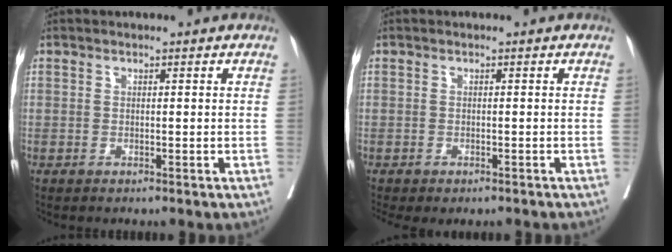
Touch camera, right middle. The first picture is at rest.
{"total": 3.8, "force": [-3.0, 1.9, 1.3], "torque": [-0.012, 0.000, -0.041]}